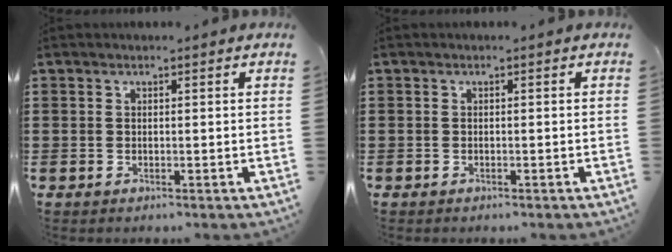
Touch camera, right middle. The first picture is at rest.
{"total": 0.6, "force": [-0.5, 0.4, 0.0], "torque": [0.000, 0.003, -0.011]}